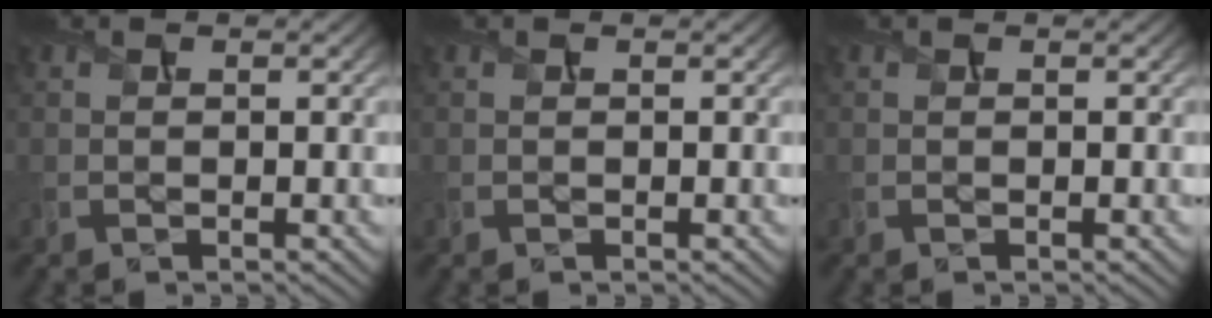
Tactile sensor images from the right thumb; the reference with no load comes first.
{"total": 0.0}
{"total": 0.0}